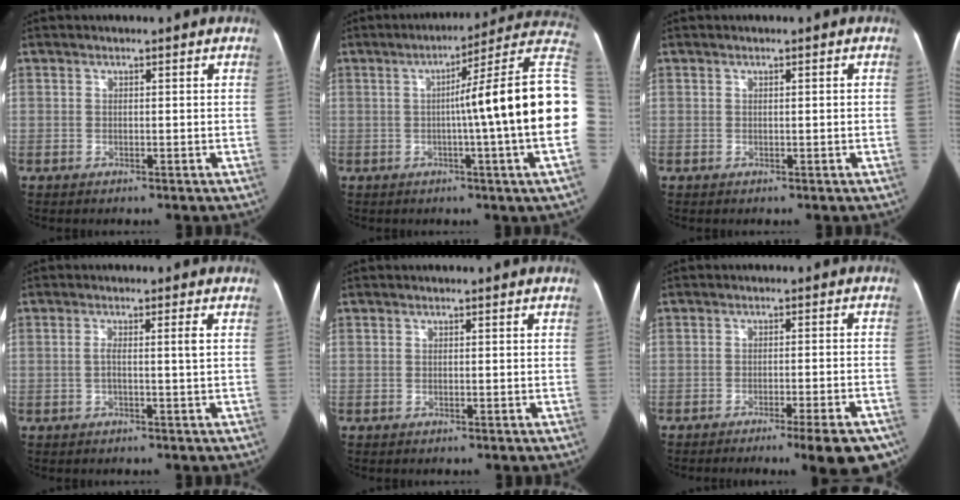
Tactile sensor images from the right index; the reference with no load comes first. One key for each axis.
{"total": 19.9, "fx": 0.0, "fy": -2.2, "fz": 19.8, "tx": -0.195, "ty": 0.026, "tz": -0.014}
{"total": 0.6, "fx": 0.0, "fy": 0.0, "fz": 0.6, "tx": -0.011, "ty": 0.000, "tz": 0.002}
{"total": 2.5, "fx": 0.0, "fy": -0.4, "fz": 2.4, "tx": -0.044, "ty": 0.001, "tz": -0.001}
{"total": 0.0}
{"total": 10.2, "fx": -7.7, "fy": 0.6, "fz": 6.6, "tx": -0.059, "ty": 0.004, "tz": -0.105}